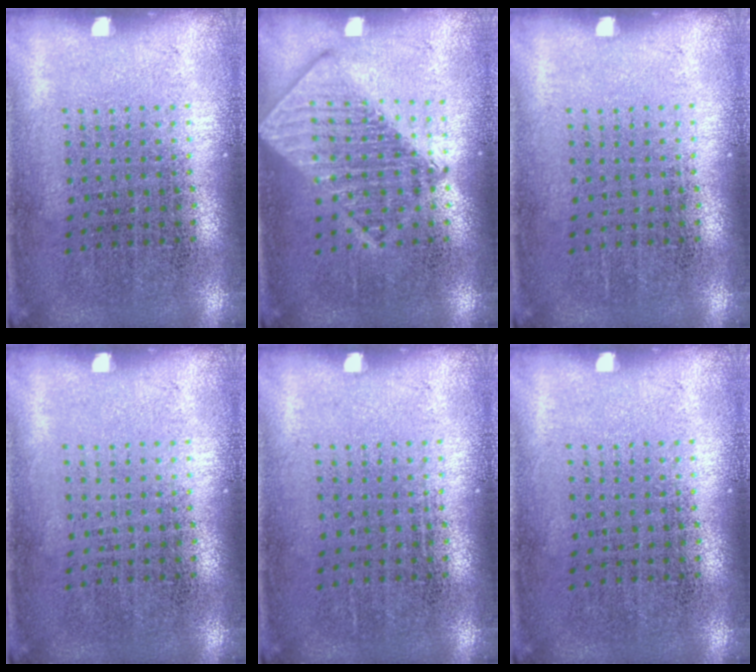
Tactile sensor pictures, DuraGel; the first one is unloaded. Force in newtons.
{"total": 2.7, "press": 2.7, "slide": 0.3}
{"total": 0.0}
{"total": 0.0}
{"total": 0.0}
{"total": 0.0}